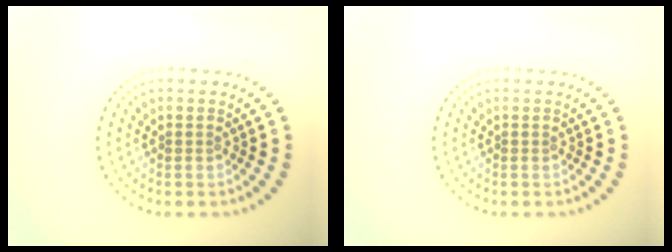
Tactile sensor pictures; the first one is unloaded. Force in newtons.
{"total": 0.0}